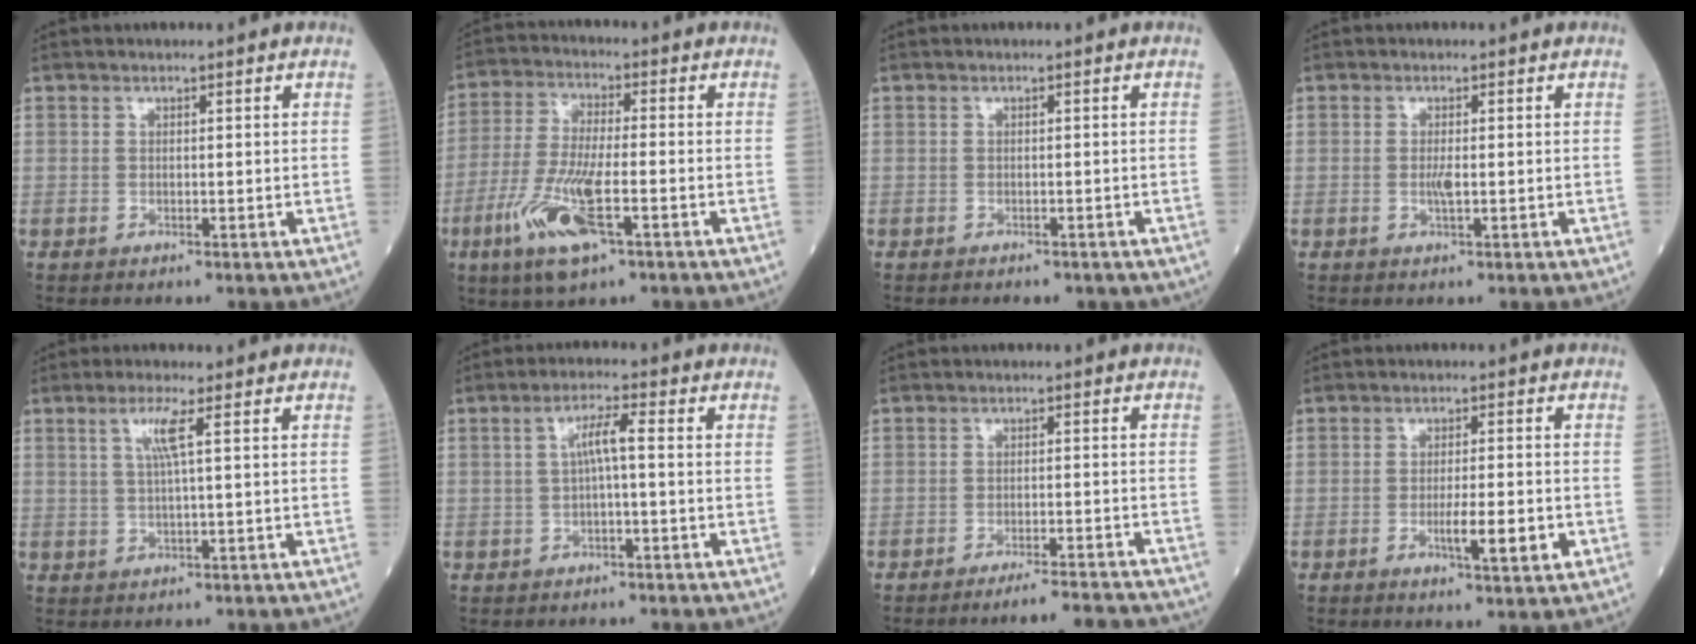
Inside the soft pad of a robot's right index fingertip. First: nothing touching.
{"total": 11.5, "force": [-4.8, 2.2, 10.2], "torque": [-0.215, -0.021, -0.089]}
{"total": 3.9, "force": [-3.2, 1.7, 1.6], "torque": [-0.017, -0.002, -0.033]}
{"total": 1.6, "force": [-0.2, 0.2, 1.6], "torque": [-0.035, -0.002, -0.004]}
{"total": 3.5, "force": [1.2, -0.5, 3.2], "torque": [-0.070, 0.001, 0.023]}
{"total": 3.8, "force": [0.1, 0.3, 3.8], "torque": [-0.068, 0.013, 0.003]}
{"total": 7.7, "force": [-7.4, -0.1, 2.0], "torque": [-0.010, 0.001, -0.106]}
{"total": 5.8, "force": [-1.8, 0.4, 5.5], "torque": [-0.091, -0.006, -0.026]}